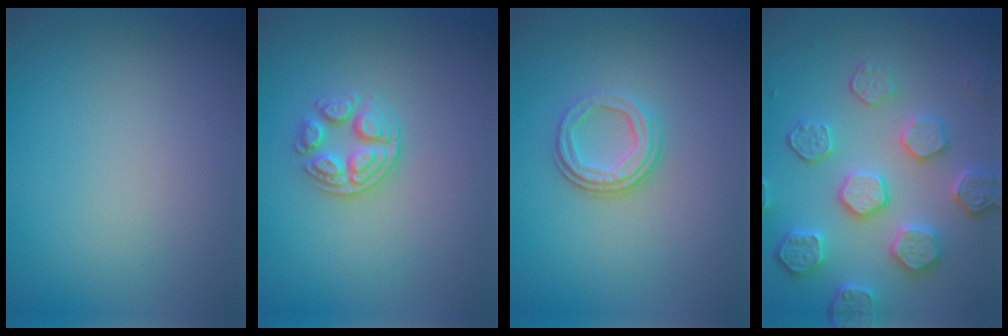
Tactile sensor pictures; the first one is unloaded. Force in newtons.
{"total": 3.0, "press": 2.6, "slide": 1.5}
{"total": 3.1, "press": 2.4, "slide": 2.0}
{"total": 5.6, "press": 5.0, "slide": 2.5}